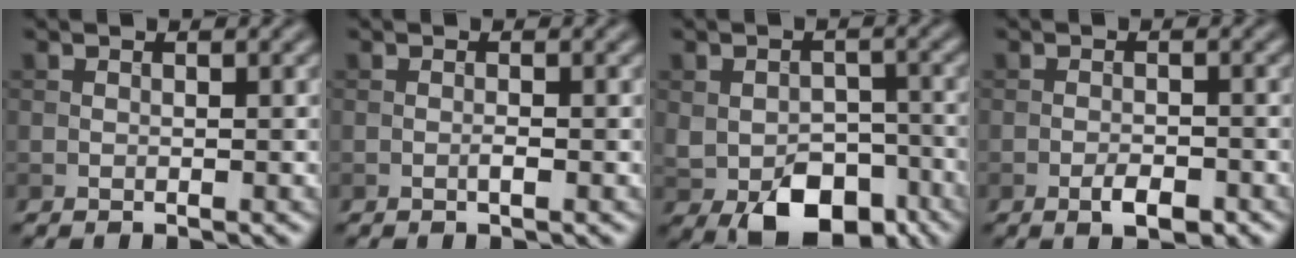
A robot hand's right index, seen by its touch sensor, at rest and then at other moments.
{"total": 0.7, "force": [-0.3, 0.1, 0.6], "torque": [-0.014, 0.000, -0.006]}
{"total": 7.2, "force": [-3.5, 4.3, 4.6], "torque": [-0.076, -0.014, -0.049]}
{"total": 2.4, "force": [-1.3, 0.9, 1.8], "torque": [-0.029, 0.000, -0.023]}